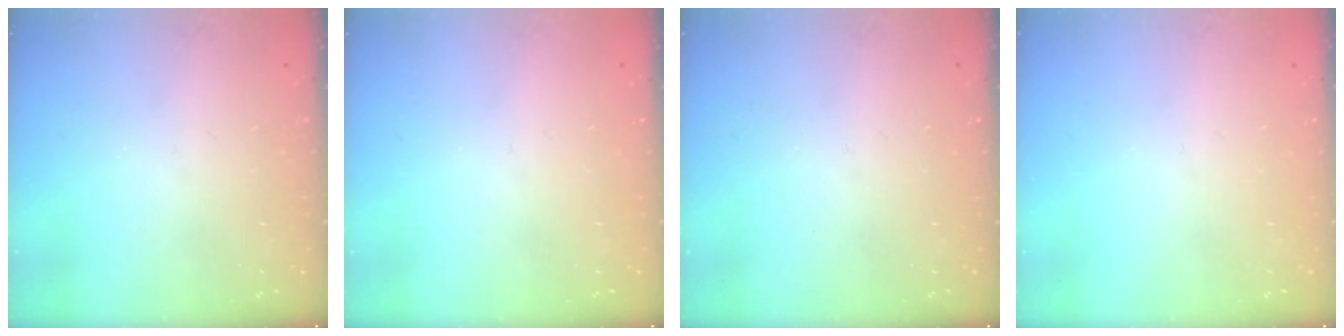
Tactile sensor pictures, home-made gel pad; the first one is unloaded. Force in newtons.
{"total": 0.0}
{"total": 0.0}
{"total": 0.0}